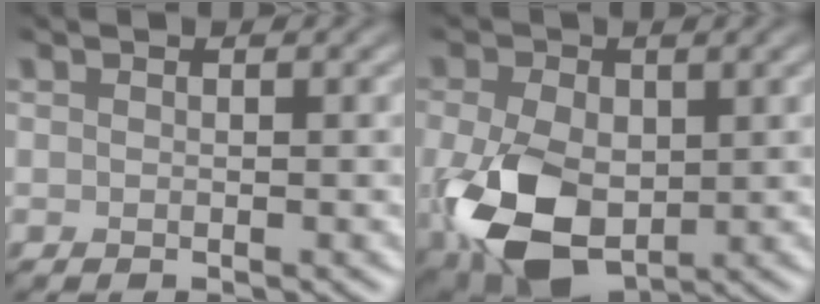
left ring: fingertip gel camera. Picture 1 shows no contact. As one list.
[{"total": 8.9, "force": [-1.3, 6.1, 6.4], "torque": [-0.158, -0.026, -0.015]}]